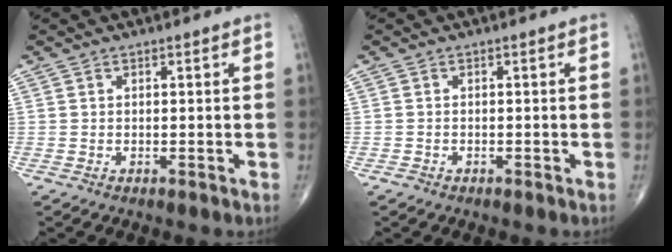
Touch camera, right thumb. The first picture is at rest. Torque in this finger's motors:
{"motor_torque": [0.45, 0.00, -0.11, -0.09, 0.00]}